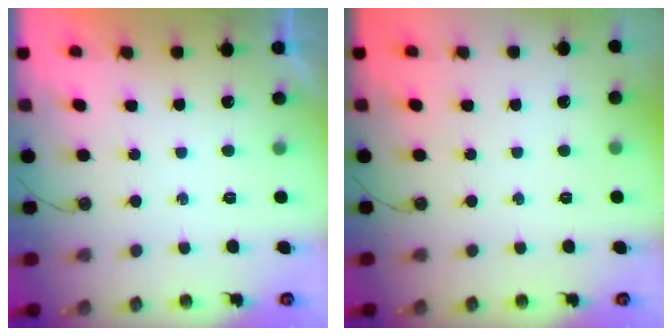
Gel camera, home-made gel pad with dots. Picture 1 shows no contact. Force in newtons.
{"total": 0.0}